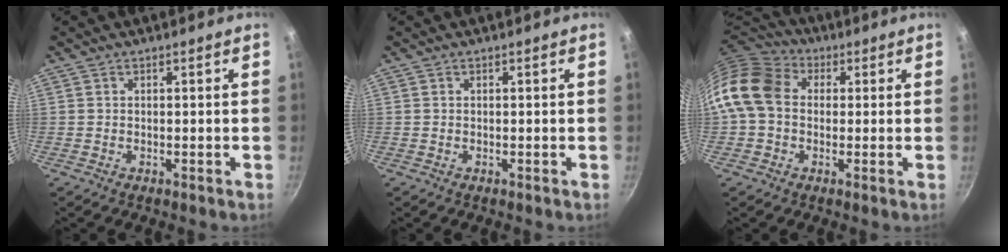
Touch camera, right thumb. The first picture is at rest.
{"total": 0.0}
{"total": 13.4, "force": [1.2, 10.4, 8.3], "torque": [-0.137, 0.024, 0.003]}